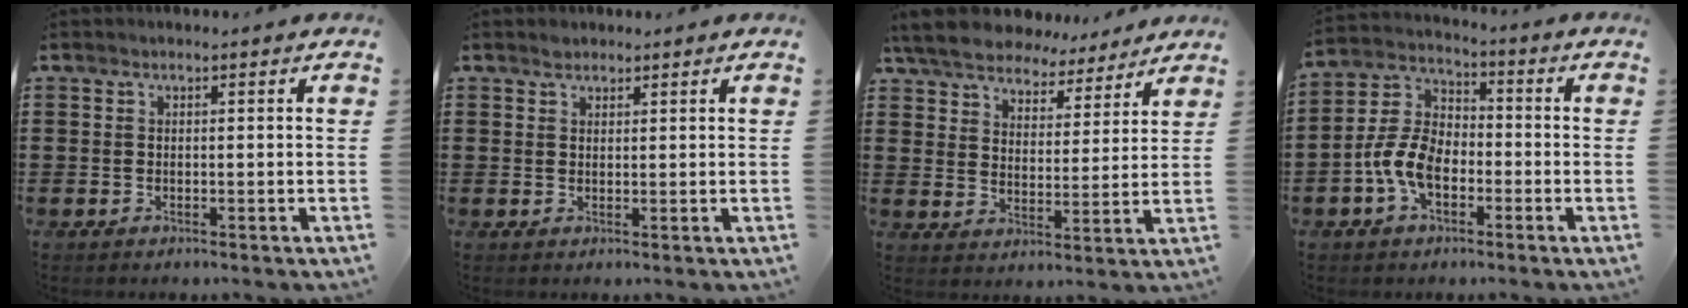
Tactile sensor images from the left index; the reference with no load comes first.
{"total": 1.4, "force": [1.3, 0.6, 0.2], "torque": [-0.005, 0.002, 0.025]}
{"total": 6.8, "force": [6.6, 1.4, 1.1], "torque": [-0.056, -0.038, 0.117]}
{"total": 7.8, "force": [-3.2, 4.6, 5.4], "torque": [-0.144, 0.004, -0.072]}